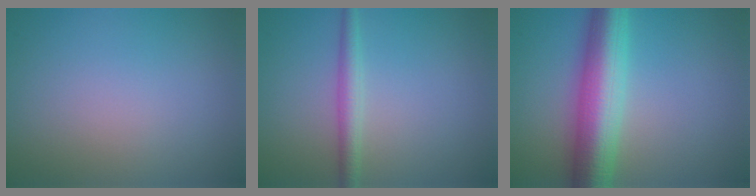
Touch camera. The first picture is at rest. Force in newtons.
{"total": 2.2, "press": 2.2, "slide": 0.0}
{"total": 8.2, "press": 8.2, "slide": 0.0}